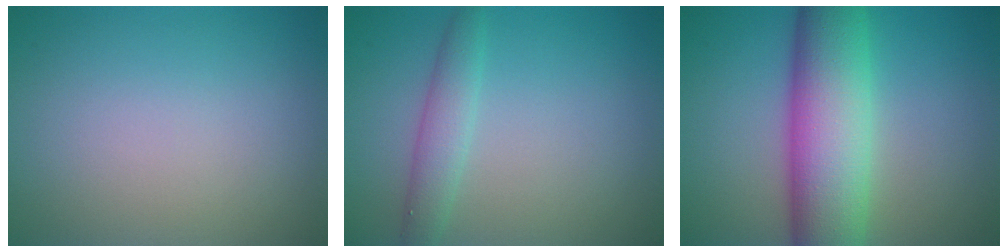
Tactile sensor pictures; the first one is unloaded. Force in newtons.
{"total": 2.4, "press": 2.4, "slide": 0.1}
{"total": 10.3, "press": 10.3, "slide": 0.2}